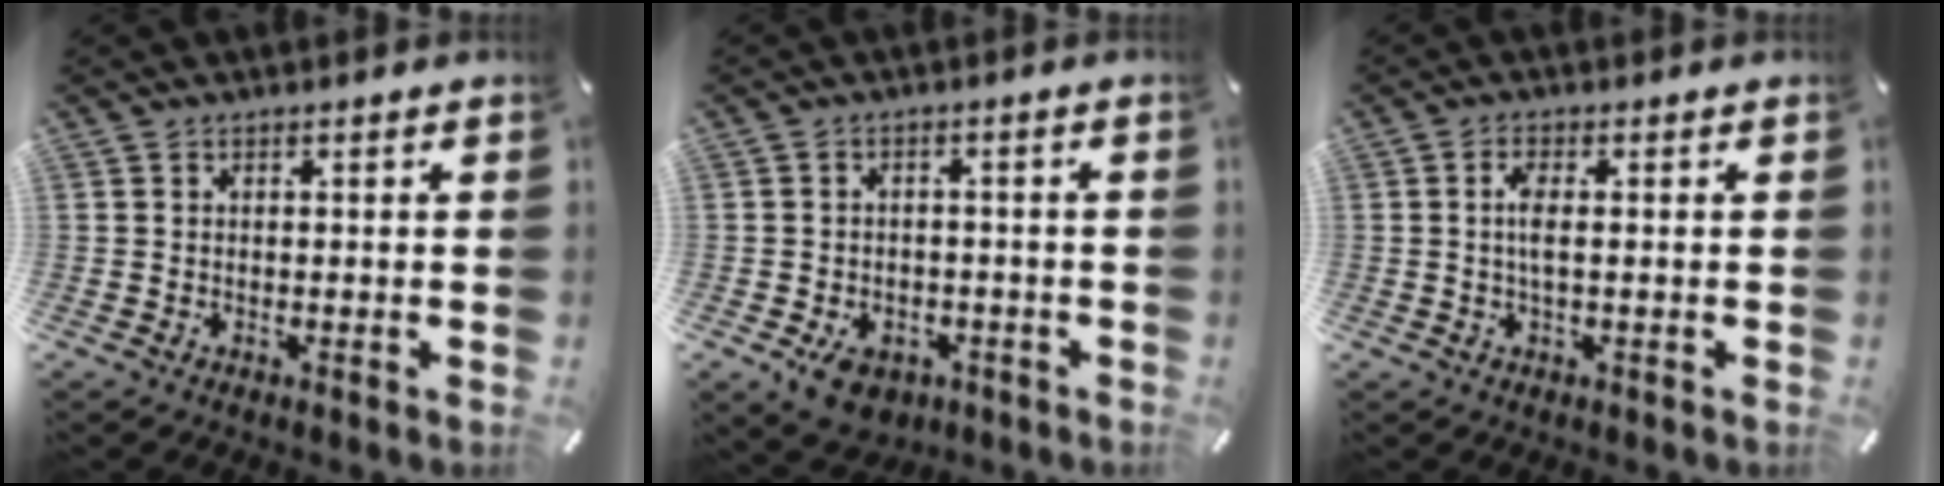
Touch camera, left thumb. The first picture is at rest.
{"total": 6.2, "force": [-3.0, 4.6, 3.0], "torque": [-0.045, 0.015, -0.052]}
{"total": 3.5, "force": [0.1, 0.9, 3.4], "torque": [-0.071, -0.004, -0.003]}